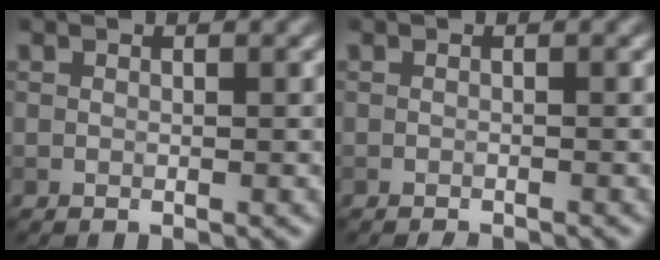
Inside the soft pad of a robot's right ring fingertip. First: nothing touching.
{"total": 0.9, "force": [-0.8, 0.1, 0.2], "torque": [-0.001, -0.001, -0.014]}